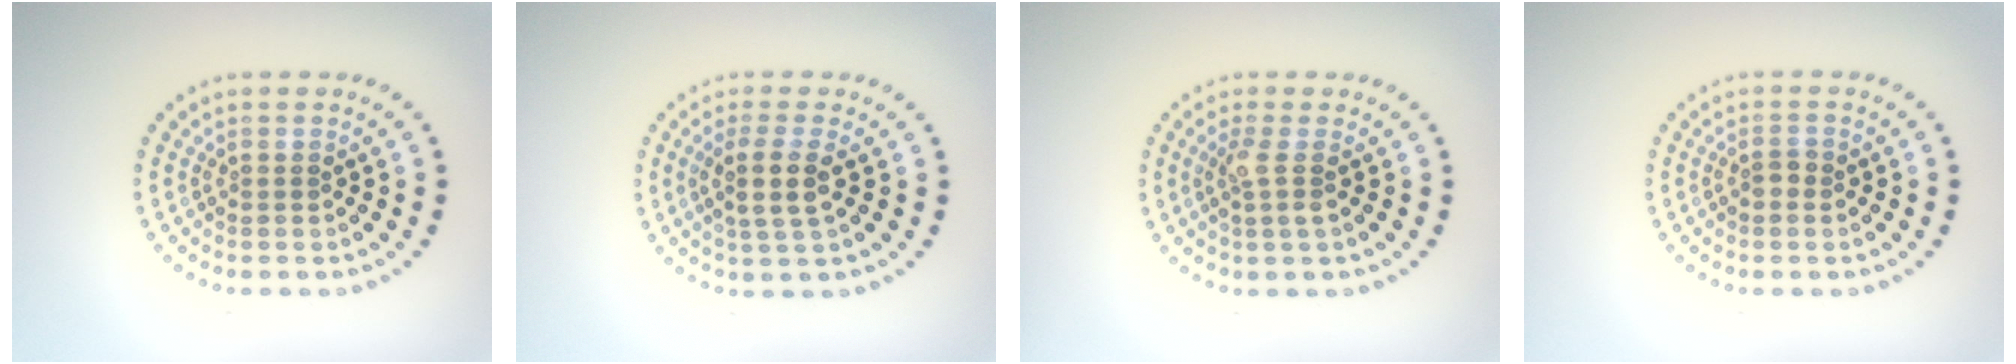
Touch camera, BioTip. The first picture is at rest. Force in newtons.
{"total": 2.8, "press": 2.5, "slide": 1.2}
{"total": 1.8, "press": 1.4, "slide": 1.1}
{"total": 1.1, "press": 1.1, "slide": 0.2}